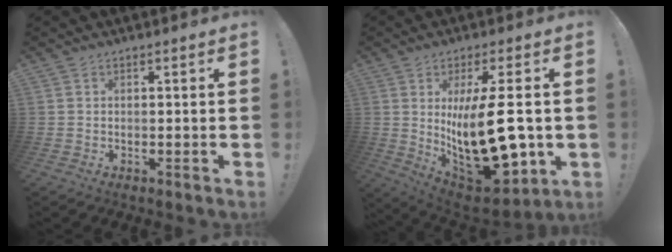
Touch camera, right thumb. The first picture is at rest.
{"total": 22.6, "force": [0.7, 9.0, 20.7], "torque": [-0.354, -0.024, 0.019]}